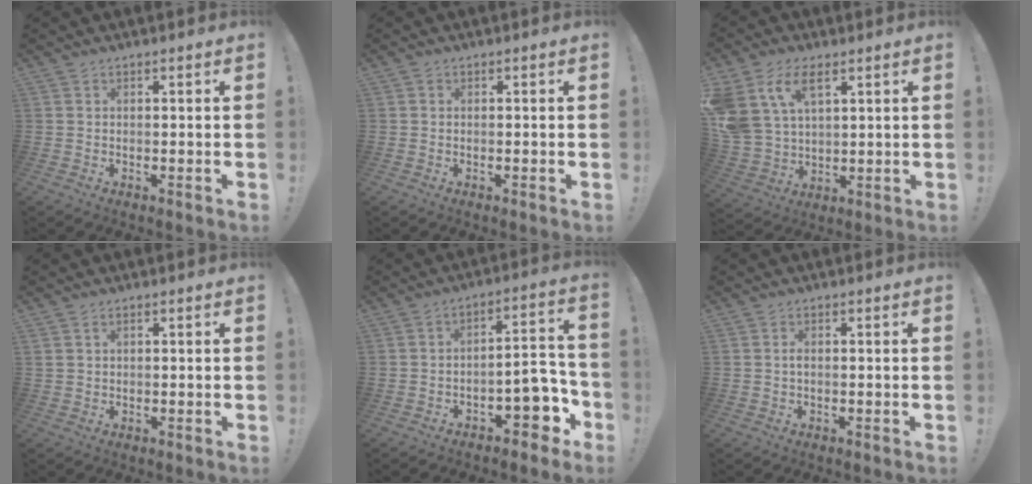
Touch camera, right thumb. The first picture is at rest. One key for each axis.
{"total": 0.8, "fx": -0.1, "fy": 0.3, "fz": -0.7, "tx": 0.005, "ty": 0.004, "tz": -0.001}
{"total": 12.8, "fx": 6.5, "fy": 7.8, "fz": 7.8, "tx": -0.176, "ty": -0.021, "tz": 0.128}
{"total": 1.3, "fx": 0.6, "fy": 0.9, "fz": 0.6, "tx": -0.021, "ty": 0.006, "tz": 0.014}
{"total": 9.8, "fx": -4.0, "fy": 5.3, "fz": 7.1, "tx": -0.074, "ty": 0.020, "tz": -0.064}
{"total": 0.9, "fx": -0.3, "fy": 0.2, "fz": 0.8, "tx": -0.020, "ty": 0.003, "tz": -0.005}